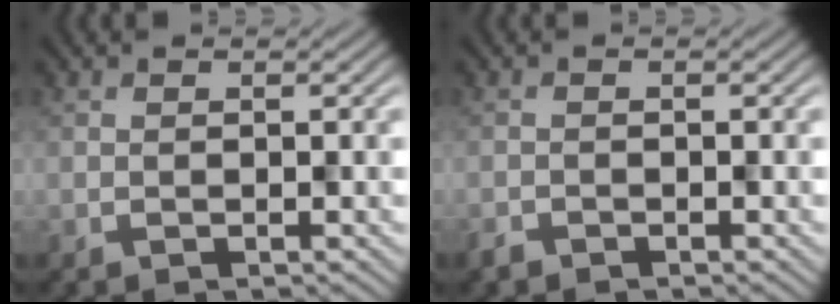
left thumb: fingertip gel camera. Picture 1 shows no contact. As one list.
[{"total": 1.2, "force": [-1.1, 0.4, -0.1], "torque": [0.002, -0.004, -0.021]}]